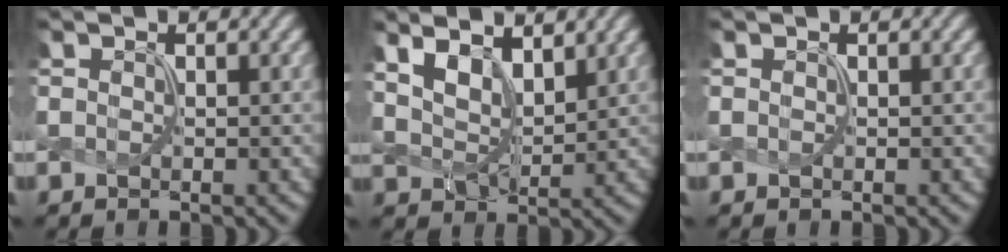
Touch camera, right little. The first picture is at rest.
{"total": 4.6, "force": [2.6, 2.1, 3.1], "torque": [-0.064, -0.001, 0.051]}
{"total": 0.0}